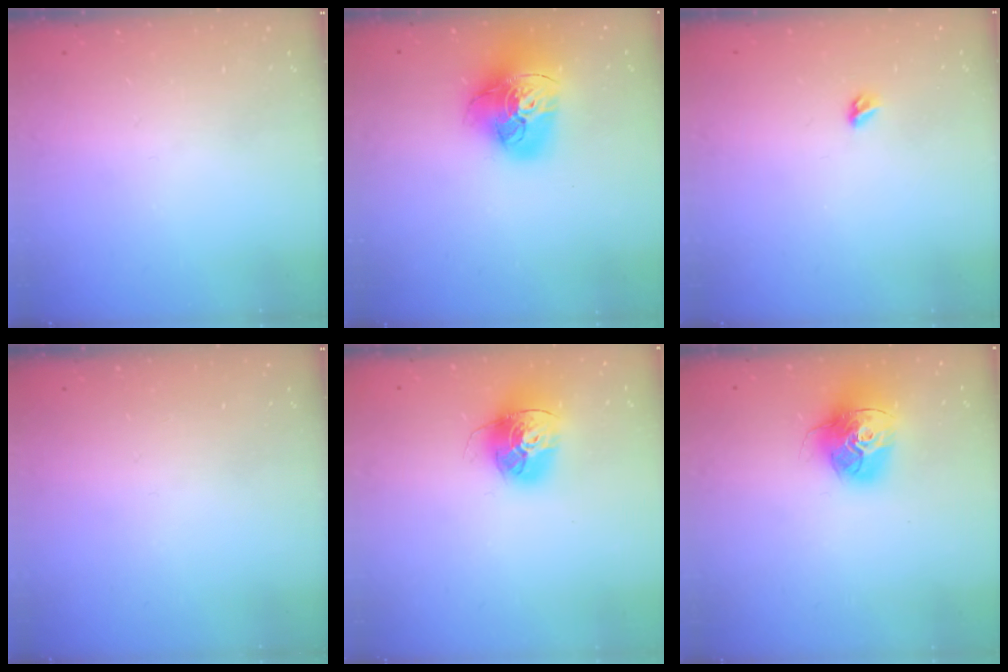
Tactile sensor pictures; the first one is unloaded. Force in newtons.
{"total": 21.0, "press": 20.9, "slide": 2.1}
{"total": 3.4, "press": 3.3, "slide": 0.8}
{"total": 0.0}
{"total": 15.7, "press": 15.6, "slide": 1.6}
{"total": 15.4, "press": 15.3, "slide": 1.5}